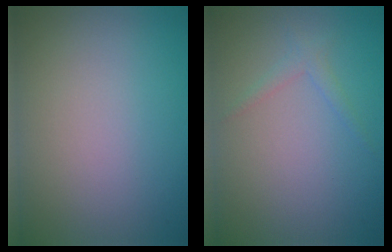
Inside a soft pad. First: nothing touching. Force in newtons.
{"total": 1.1, "press": 1.1, "slide": 0.0}